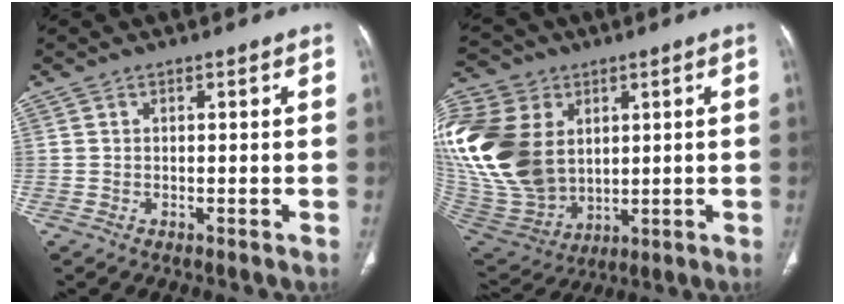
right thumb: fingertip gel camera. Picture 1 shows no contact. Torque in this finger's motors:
{"motor_torque": [-1.19, 2.64, 2.62, 0.15, 0.79]}